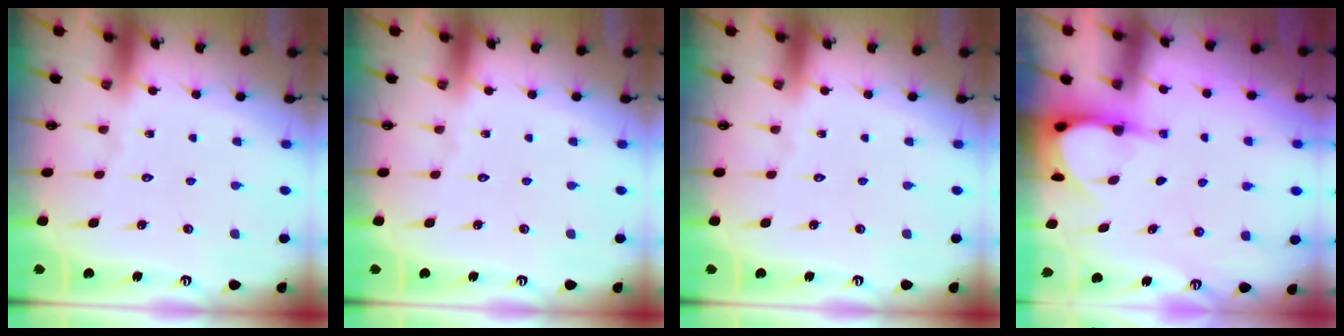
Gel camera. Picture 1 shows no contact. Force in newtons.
{"total": 0.0}
{"total": 0.0}
{"total": 4.0, "press": 4.0, "slide": 0.3}